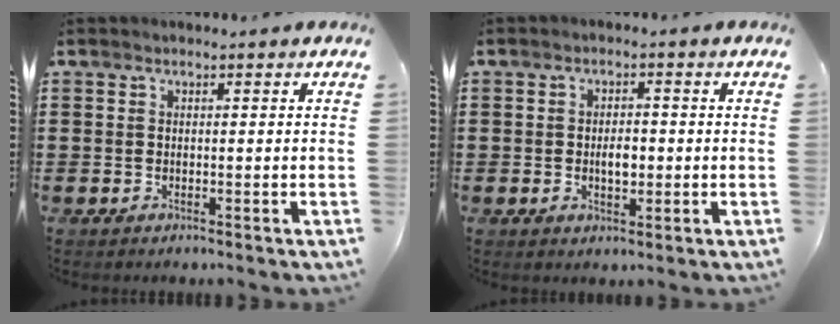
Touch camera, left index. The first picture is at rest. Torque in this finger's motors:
{"motor_torque": [0.18, -0.10, 0.07, 0.04]}